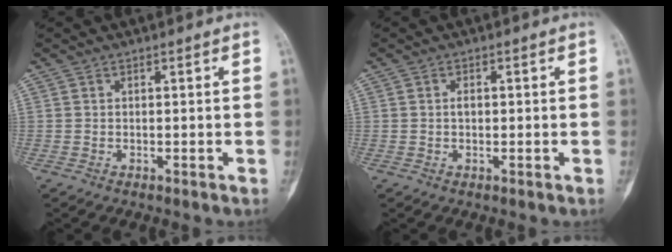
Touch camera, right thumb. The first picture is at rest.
{"total": 1.7, "force": [0.1, 0.9, 1.5], "torque": [-0.026, 0.001, 0.002]}